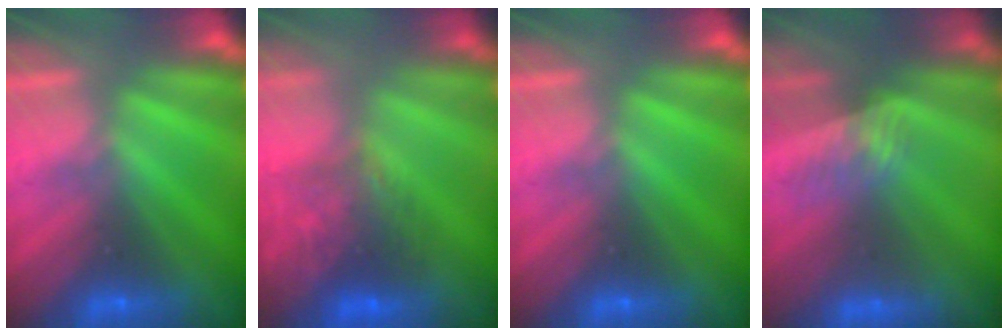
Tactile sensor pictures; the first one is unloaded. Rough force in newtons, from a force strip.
{"total": 7.7}
{"total": 0.0}
{"total": 3.0}